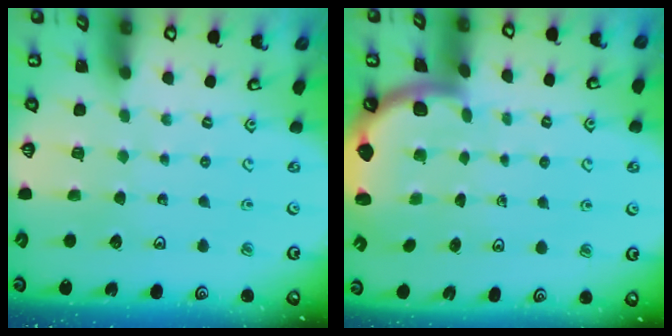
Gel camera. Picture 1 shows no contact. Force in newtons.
{"total": 1.9, "press": 1.9, "slide": 0.3}